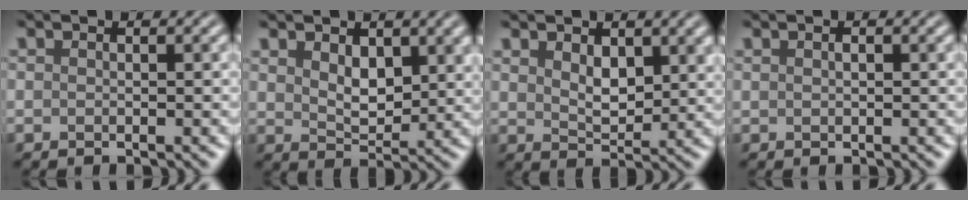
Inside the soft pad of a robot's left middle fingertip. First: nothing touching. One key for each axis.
{"total": 3.2, "fx": 1.7, "fy": 1.8, "fz": 2.1, "tx": -0.044, "ty": 0.000, "tz": 0.043}
{"total": 2.9, "fx": 1.7, "fy": 1.5, "fz": 1.8, "tx": -0.039, "ty": 0.001, "tz": 0.042}
{"total": 0.5, "fx": 0.4, "fy": 0.2, "fz": 0.2, "tx": 0.001, "ty": 0.000, "tz": 0.013}